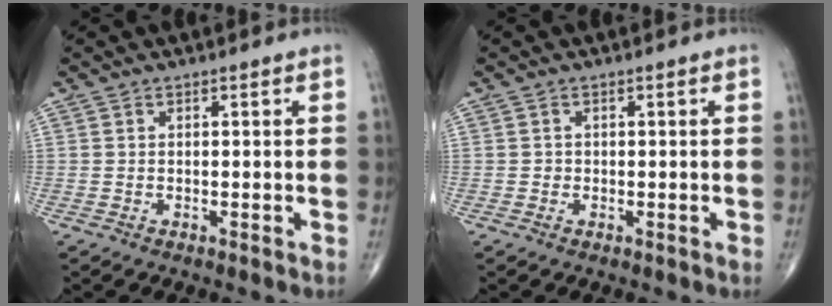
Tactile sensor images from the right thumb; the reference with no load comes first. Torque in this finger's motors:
{"motor_torque": [0.17, 0.02, 0.07, 0.01, -0.01]}